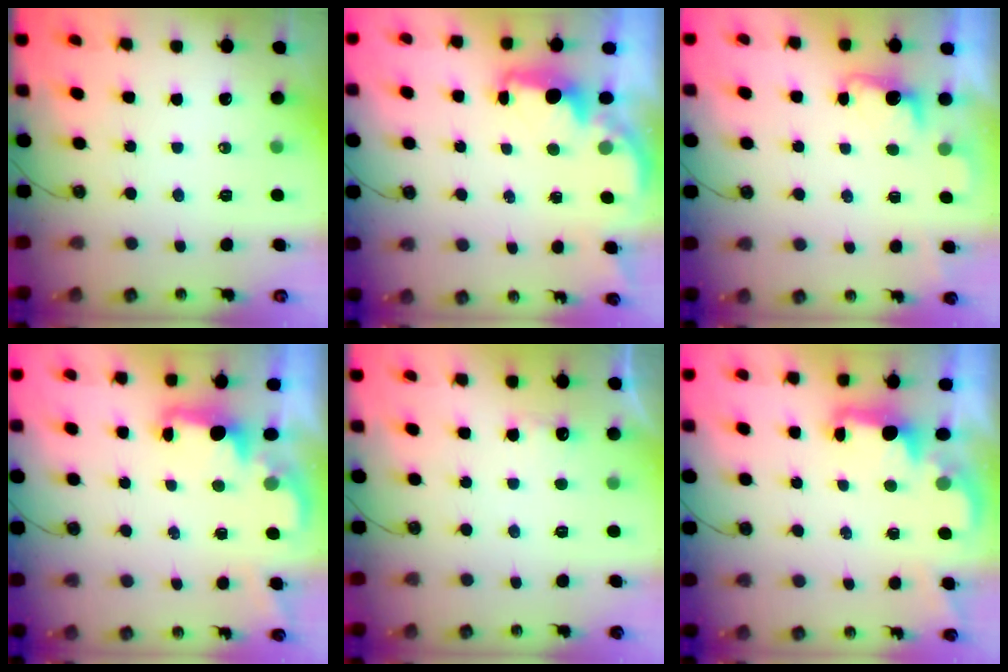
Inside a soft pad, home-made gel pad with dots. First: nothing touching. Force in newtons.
{"total": 2.3, "press": 2.1, "slide": 0.8}
{"total": 1.3, "press": 1.0, "slide": 0.8}
{"total": 2.2, "press": 2.1, "slide": 0.7}
{"total": 4.7, "press": 4.6, "slide": 1.0}
{"total": 2.3, "press": 2.2, "slide": 0.8}